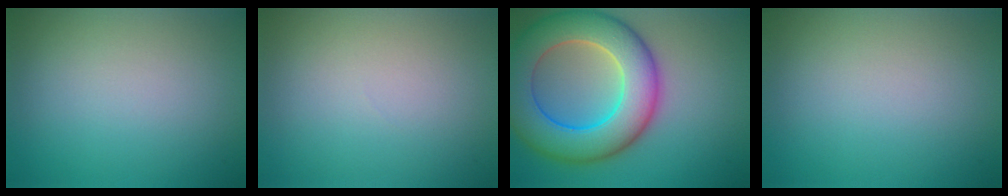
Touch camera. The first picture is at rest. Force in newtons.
{"total": 0.0}
{"total": 11.1, "press": 11.1, "slide": 0.4}
{"total": 0.0}